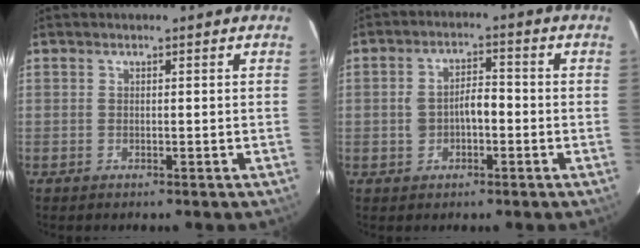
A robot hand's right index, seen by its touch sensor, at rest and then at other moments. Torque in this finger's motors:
{"motor_torque": [0.11, -0.01, 0.12, 0.06]}